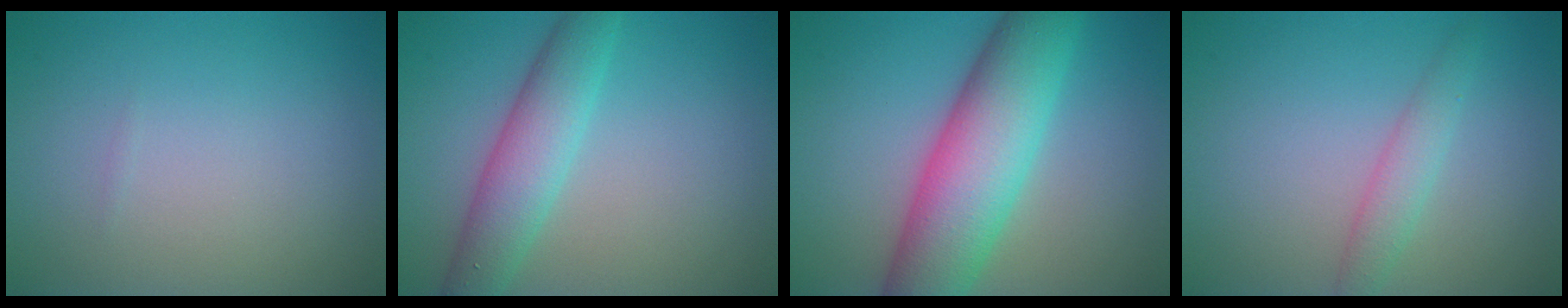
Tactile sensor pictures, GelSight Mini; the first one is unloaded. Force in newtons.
{"total": 4.8, "press": 4.8, "slide": 0.1}
{"total": 9.9, "press": 9.9, "slide": 0.1}
{"total": 2.1, "press": 2.1, "slide": 0.1}